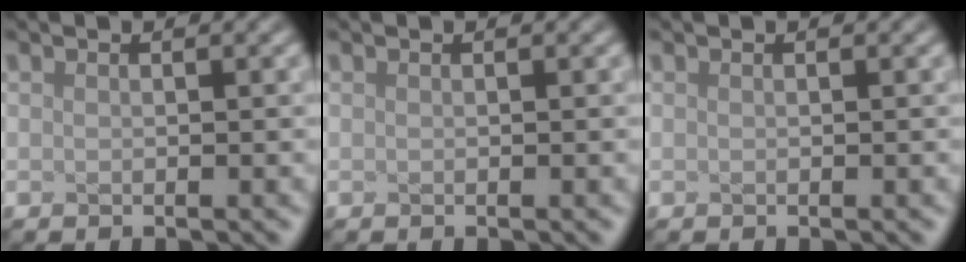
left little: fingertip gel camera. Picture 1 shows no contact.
{"total": 0.0}
{"total": 0.0}